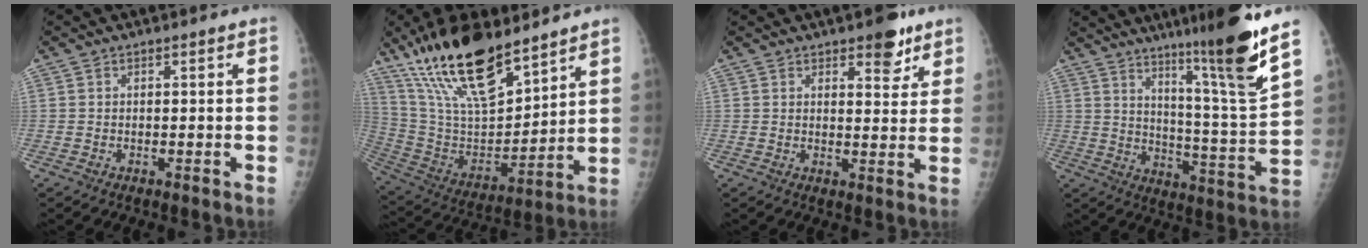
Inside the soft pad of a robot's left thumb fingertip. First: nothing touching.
{"total": 22.6, "force": [16.1, 7.4, 14.0], "torque": [-0.229, -0.068, 0.302]}
{"total": 6.1, "force": [4.1, 2.5, 3.8], "torque": [-0.029, -0.022, 0.052]}
{"total": 17.4, "force": [11.8, -0.4, 12.8], "torque": [-0.176, -0.080, 0.188]}